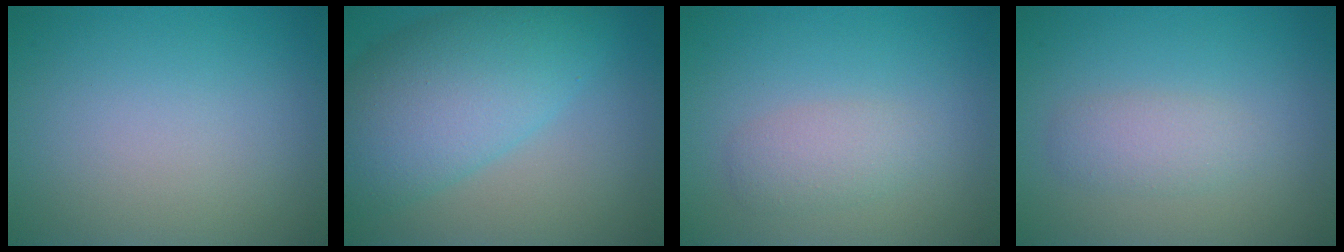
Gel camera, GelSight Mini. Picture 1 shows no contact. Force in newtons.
{"total": 9.1, "press": 9.1, "slide": 0.3}
{"total": 2.1, "press": 2.1, "slide": 0.1}
{"total": 2.1, "press": 2.1, "slide": 0.0}